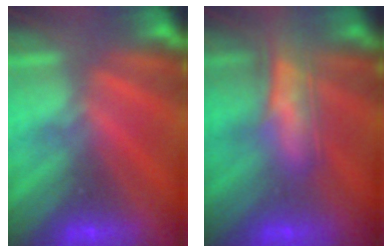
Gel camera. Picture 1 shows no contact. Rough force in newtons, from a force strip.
{"total": 7.9}